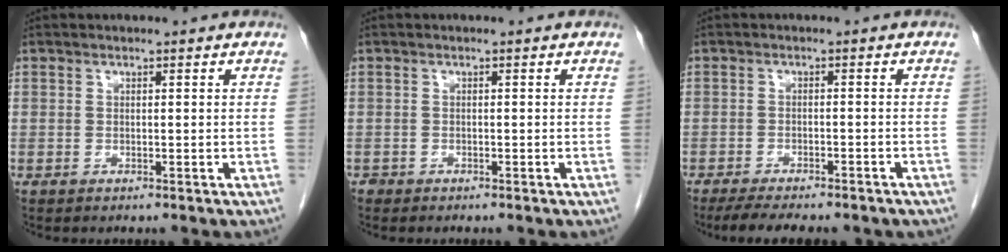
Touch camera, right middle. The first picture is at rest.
{"total": 0.6, "force": [-0.5, 0.3, 0.0], "torque": [-0.008, 0.001, -0.013]}
{"total": 10.6, "force": [-8.8, 2.7, 5.2], "torque": [-0.070, -0.003, -0.114]}